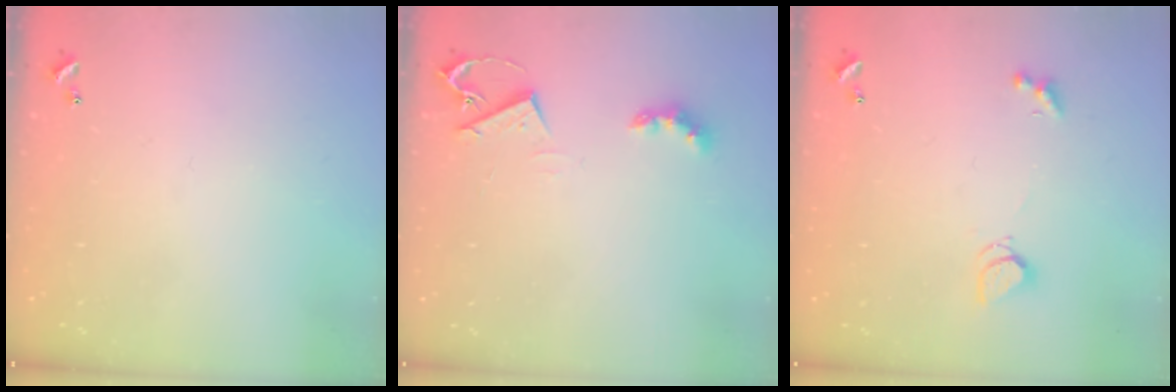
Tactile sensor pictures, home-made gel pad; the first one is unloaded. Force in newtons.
{"total": 4.6, "press": 4.5, "slide": 0.6}
{"total": 2.5, "press": 2.5, "slide": 0.6}